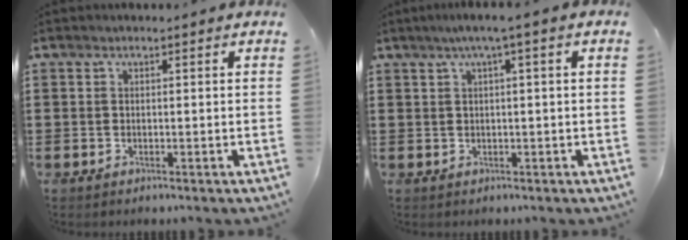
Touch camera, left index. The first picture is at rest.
{"total": 2.4, "force": [0.3, -0.2, 2.4], "torque": [-0.042, -0.001, 0.004]}